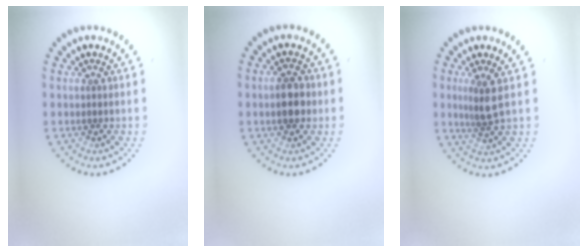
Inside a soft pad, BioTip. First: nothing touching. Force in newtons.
{"total": 2.7, "press": 2.7, "slide": 0.1}
{"total": 2.3, "press": 1.8, "slide": 1.5}